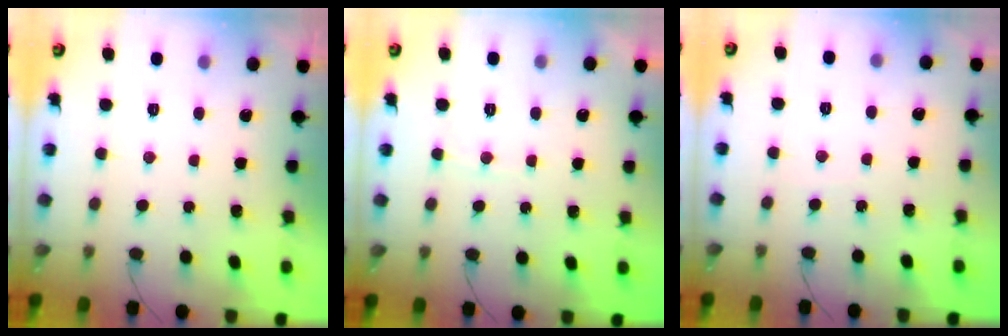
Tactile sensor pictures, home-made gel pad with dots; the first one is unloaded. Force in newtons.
{"total": 2.9, "press": 2.9, "slide": 0.3}
{"total": 2.3, "press": 2.2, "slide": 0.3}